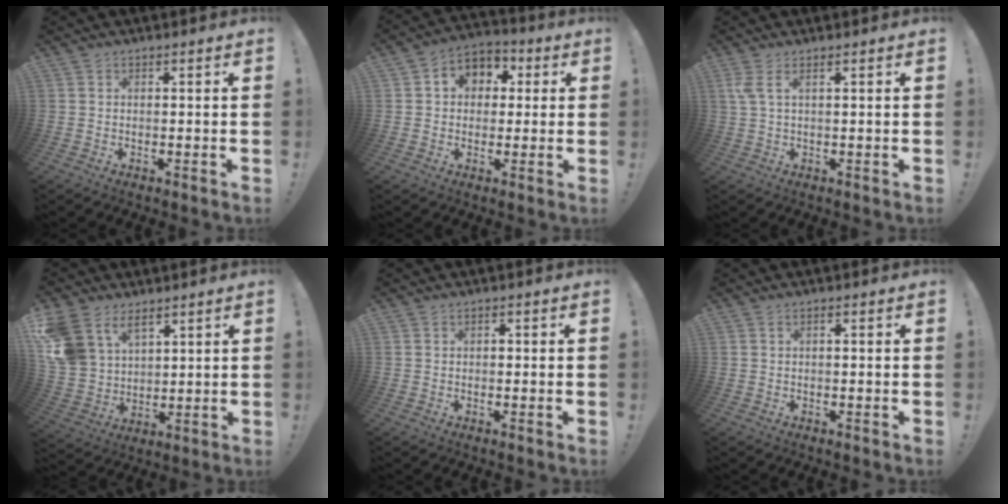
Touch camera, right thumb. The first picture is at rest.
{"total": 7.0, "force": [0.9, 6.4, 2.8], "torque": [-0.037, 0.003, 0.022]}
{"total": 3.2, "force": [1.2, 0.5, 2.9], "torque": [-0.048, -0.007, 0.020]}
{"total": 11.6, "force": [7.3, 7.7, 4.8], "torque": [-0.111, -0.050, 0.144]}
{"total": 0.6, "force": [-0.3, 0.5, 0.2], "torque": [-0.005, 0.002, -0.006]}
{"total": 0.6, "force": [-0.2, -0.1, 0.6], "torque": [-0.012, 0.000, -0.004]}